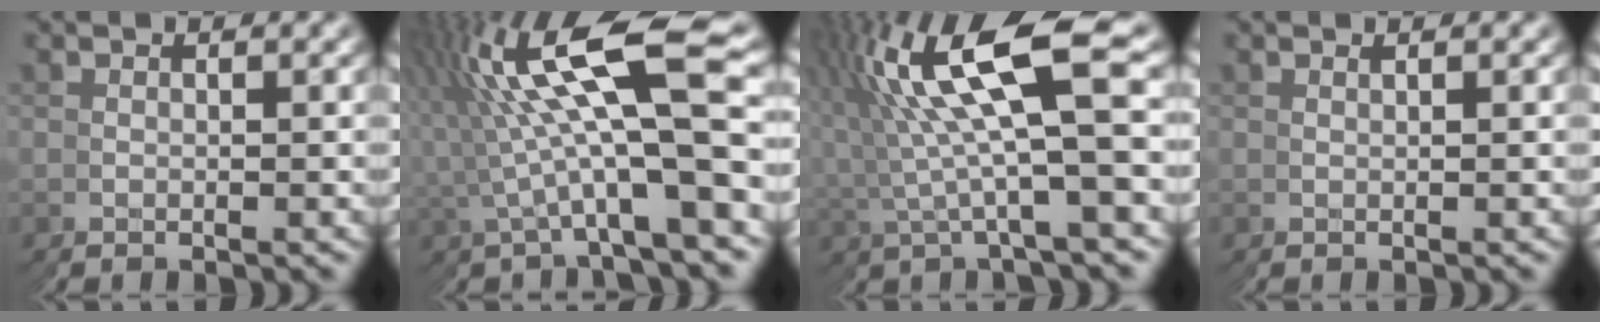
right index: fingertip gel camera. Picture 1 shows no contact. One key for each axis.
{"total": 10.0, "fx": 2.7, "fy": 4.1, "fz": 8.7, "tx": -0.154, "ty": 0.016, "tz": 0.041}
{"total": 10.9, "fx": 3.1, "fy": 5.3, "fz": 9.0, "tx": -0.150, "ty": 0.020, "tz": 0.041}
{"total": 0.5, "fx": 0.4, "fy": -0.3, "fz": 0.0, "tx": 0.001, "ty": 0.001, "tz": 0.009}